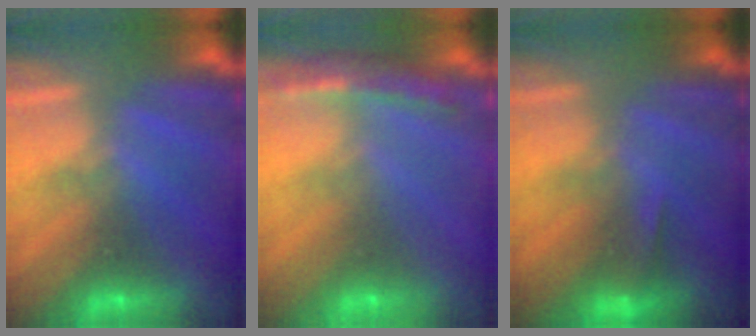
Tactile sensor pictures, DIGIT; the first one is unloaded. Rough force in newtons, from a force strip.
{"total": 9.7}
{"total": 4.9}